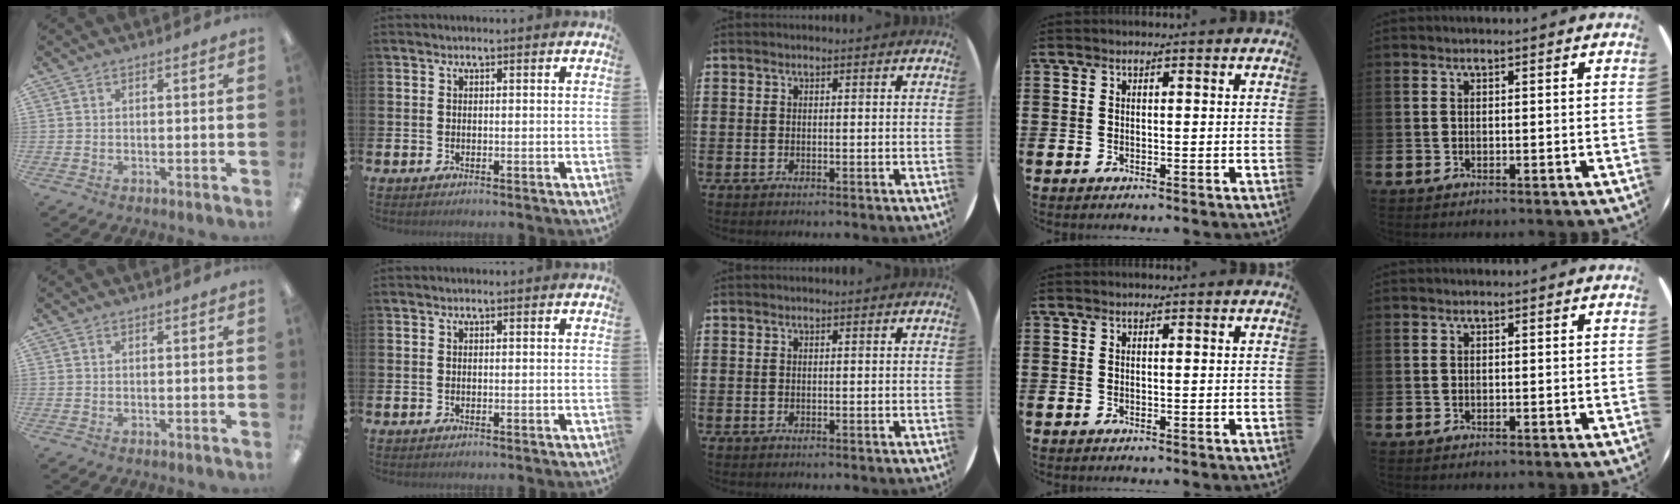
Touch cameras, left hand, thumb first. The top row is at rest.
{}